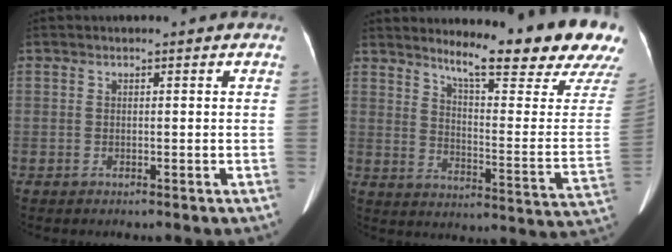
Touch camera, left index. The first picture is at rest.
{"total": 20.6, "force": [17.6, 0.4, 10.7], "torque": [-0.155, -0.090, 0.220]}